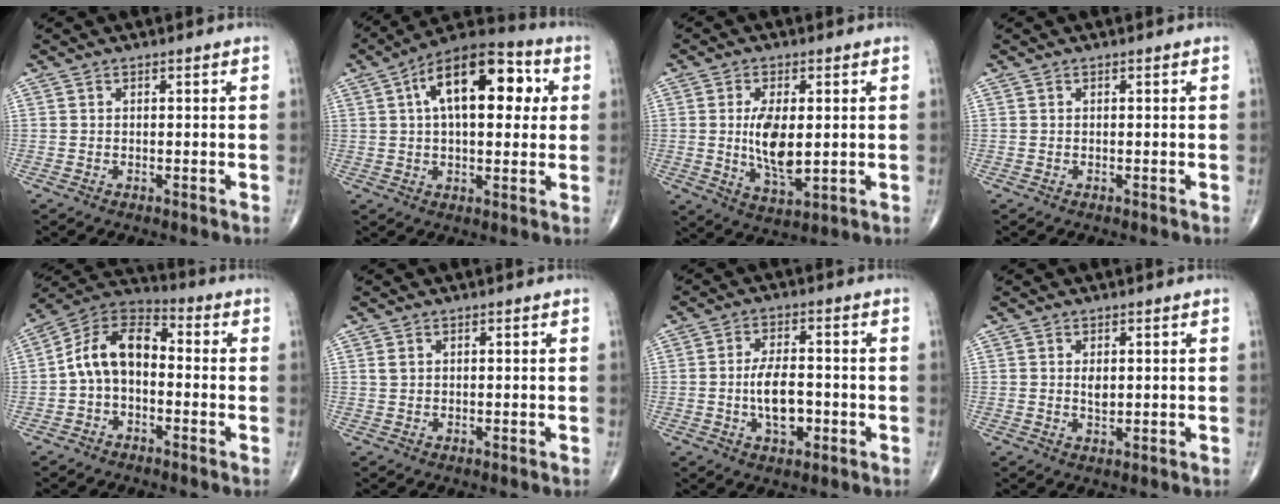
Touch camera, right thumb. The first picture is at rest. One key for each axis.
{"total": 18.4, "fx": 4.6, "fy": 9.1, "fz": 15.3, "tx": -0.209, "ty": 0.024, "tz": 0.061}
{"total": 9.5, "fx": 0.4, "fy": 4.3, "fz": 8.5, "tx": -0.150, "ty": -0.021, "tz": 0.014}
{"total": 0.0}
{"total": 11.1, "fx": -1.0, "fy": 7.1, "fz": 8.5, "tx": -0.138, "ty": 0.041, "tz": -0.036}
{"total": 1.1, "fx": 0.5, "fy": 0.8, "fz": 0.6, "tx": -0.010, "ty": 0.002, "tz": 0.011}
{"total": 7.6, "fx": -1.4, "fy": 3.9, "fz": 6.4, "tx": -0.107, "ty": 0.010, "tz": -0.023}
{"total": 2.1, "fx": 0.5, "fy": 1.1, "fz": 1.7, "tx": -0.028, "ty": -0.006, "tz": 0.010}